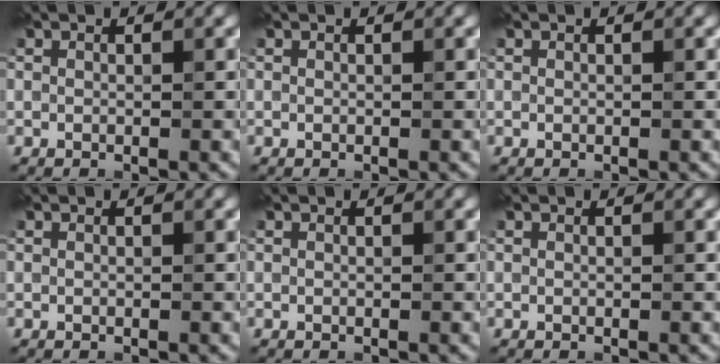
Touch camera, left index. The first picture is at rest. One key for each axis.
{"total": 0.0}
{"total": 0.0}
{"total": 0.0}
{"total": 0.0}
{"total": 0.0}